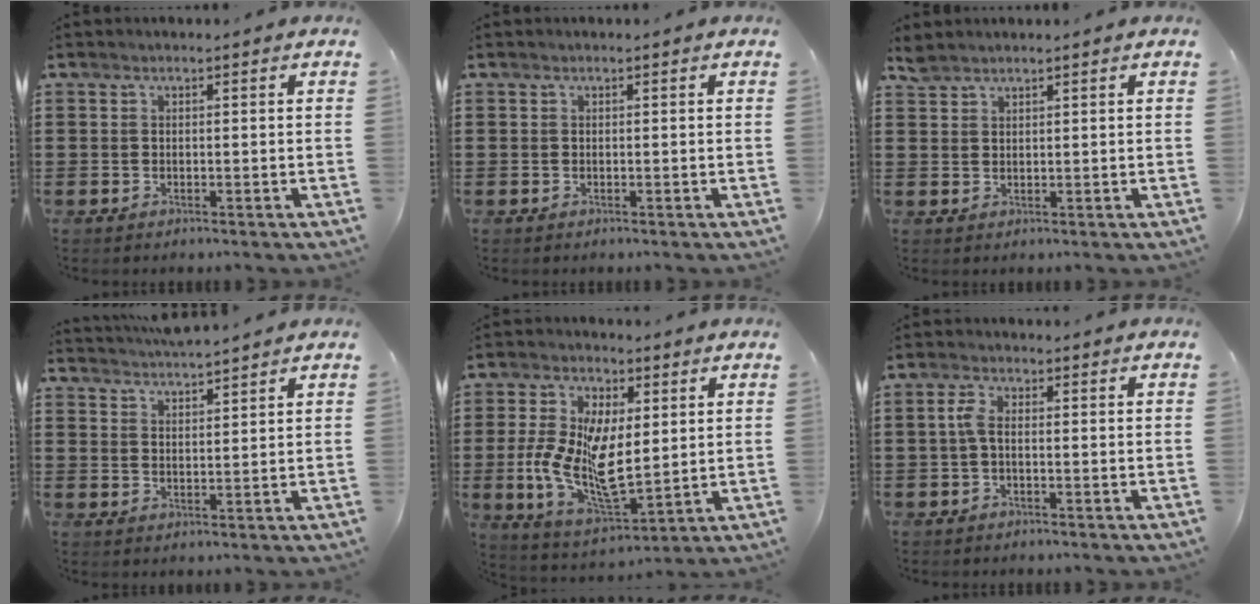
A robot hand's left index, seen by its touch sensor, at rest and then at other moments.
{"total": 0.0}
{"total": 1.9, "force": [1.8, 0.4, 0.4], "torque": [-0.013, 0.000, 0.036]}
{"total": 3.4, "force": [3.4, -0.5, -0.1], "torque": [-0.010, -0.015, 0.061]}
{"total": 11.7, "force": [0.6, 5.8, 10.2], "torque": [-0.225, -0.008, 0.014]}
{"total": 2.8, "force": [-0.2, 1.1, 2.5], "torque": [-0.064, -0.001, -0.008]}